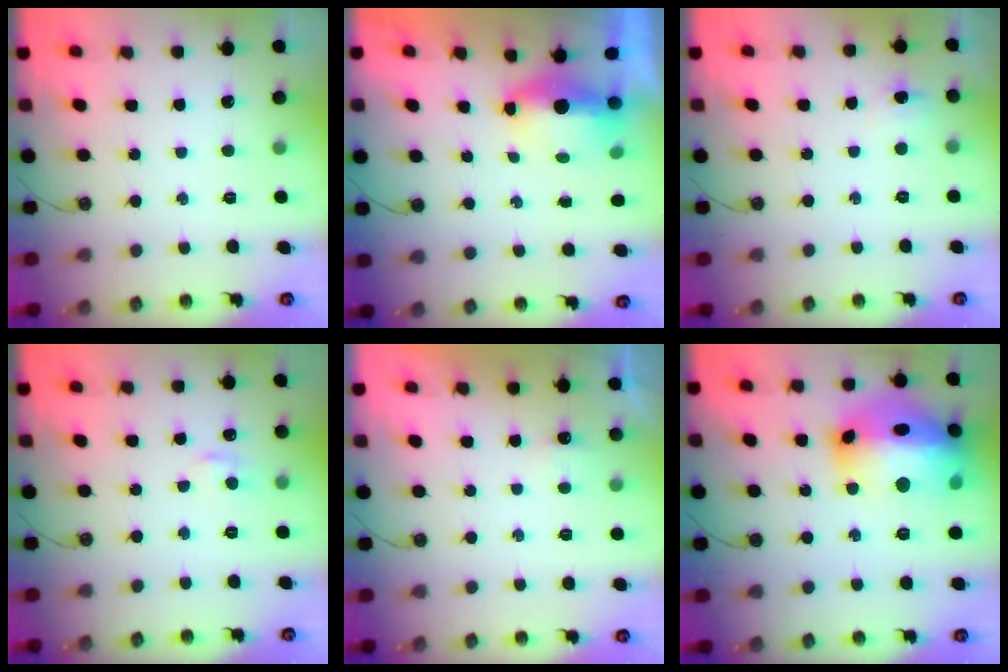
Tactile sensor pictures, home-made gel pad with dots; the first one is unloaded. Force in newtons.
{"total": 5.7, "press": 5.5, "slide": 1.5}
{"total": 7.8, "press": 3.5, "slide": 7.0}
{"total": 4.5, "press": 4.4, "slide": 0.6}
{"total": 3.5, "press": 3.5, "slide": 0.4}
{"total": 24.0, "press": 23.9, "slide": 2.5}